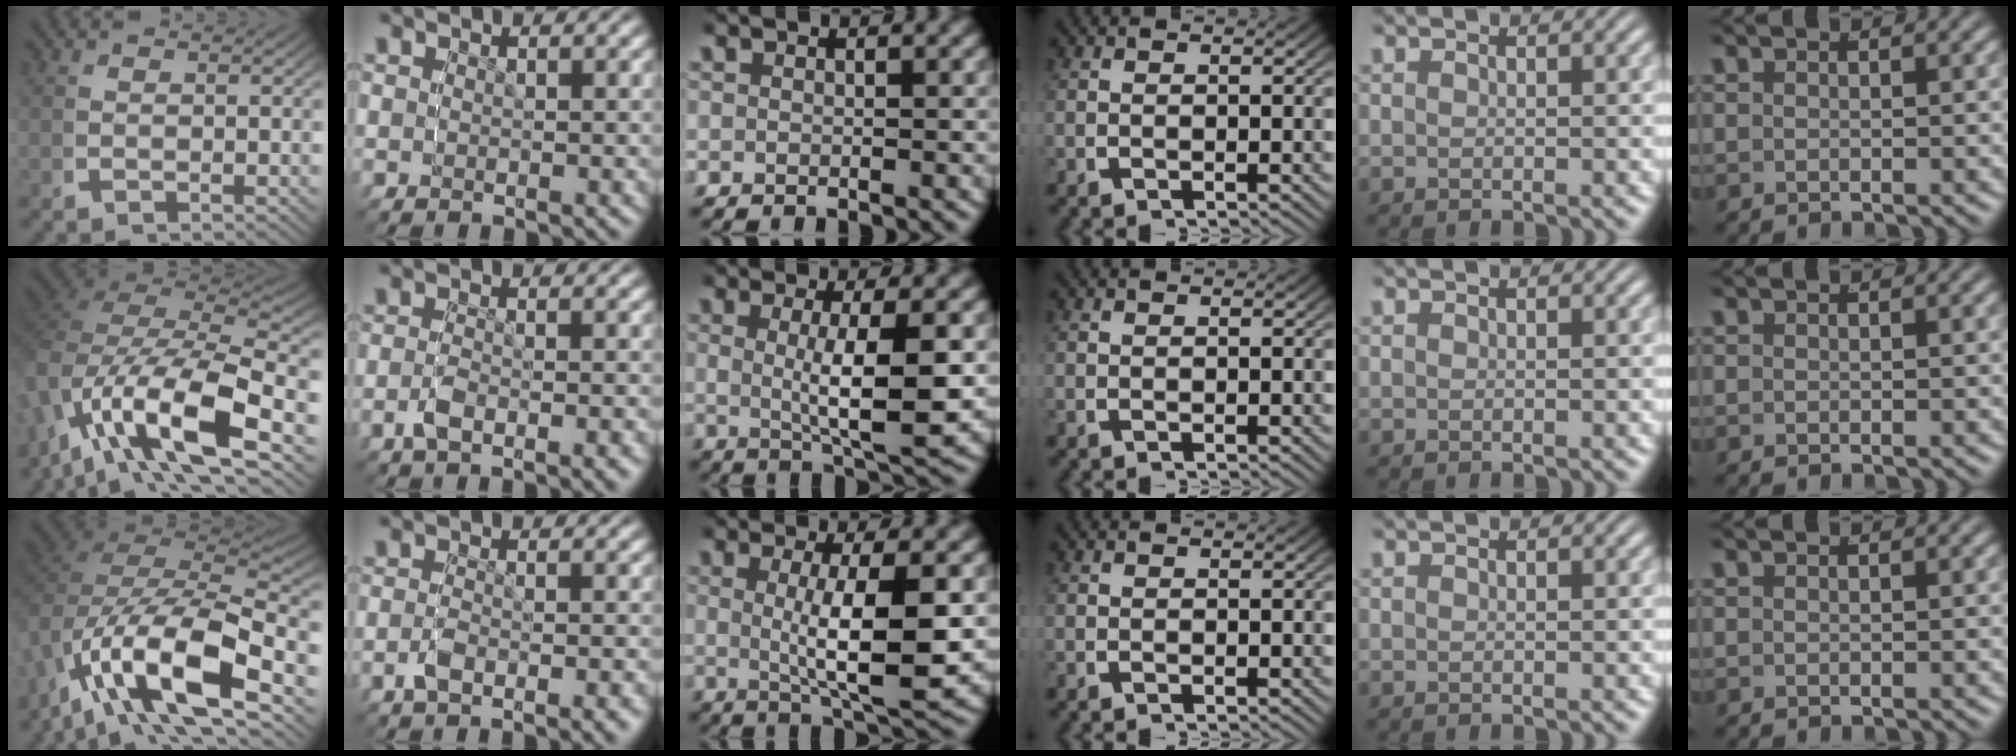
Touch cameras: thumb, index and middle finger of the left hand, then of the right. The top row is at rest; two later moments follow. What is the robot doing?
{"motion": "grasp_and_lifting", "object": "button"}